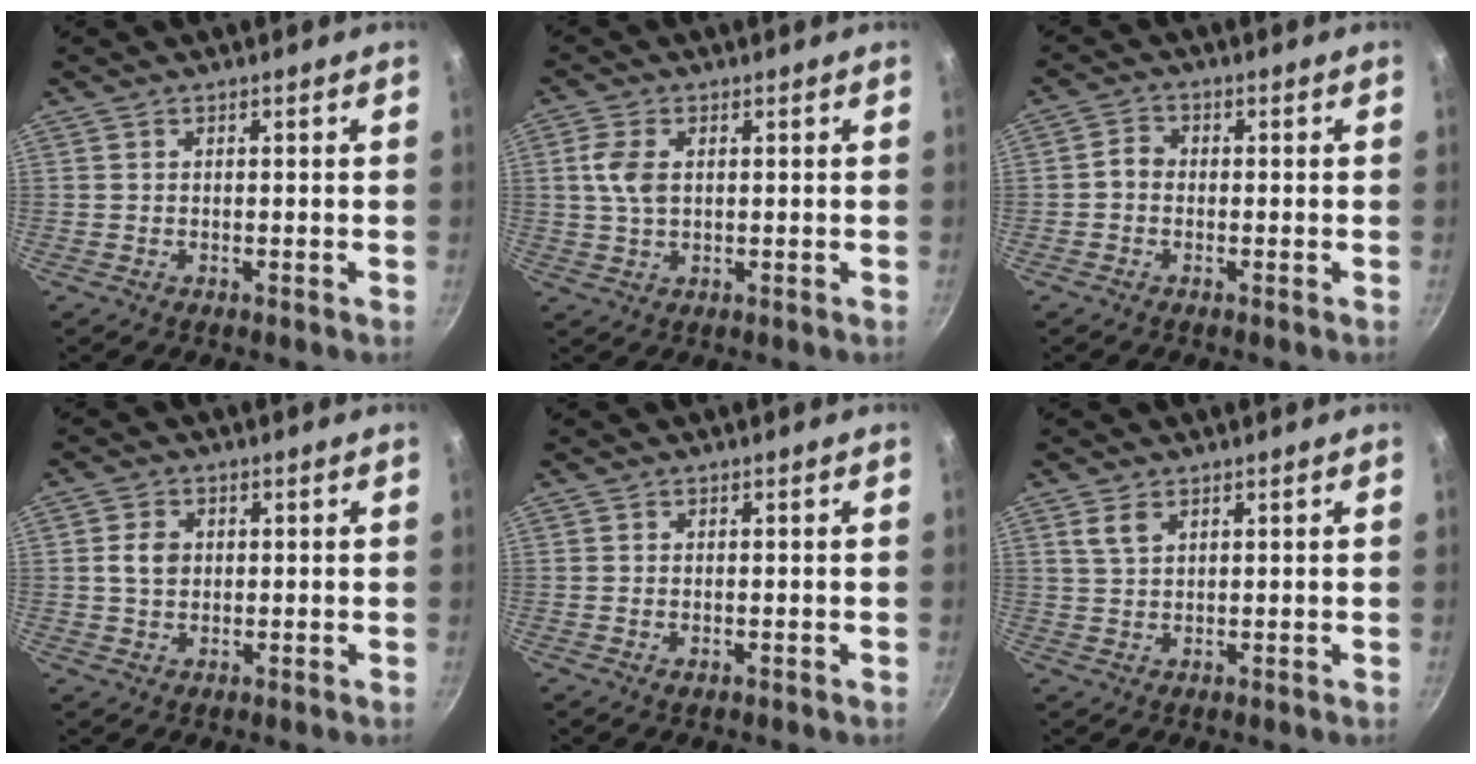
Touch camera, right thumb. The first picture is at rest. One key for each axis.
{"total": 5.2, "fx": 0.9, "fy": 3.1, "fz": 4.1, "tx": -0.082, "ty": 0.002, "tz": 0.016}
{"total": 2.6, "fx": -0.7, "fy": 2.1, "fz": 1.3, "tx": -0.021, "ty": 0.016, "tz": -0.022}
{"total": 4.2, "fx": 0.6, "fy": 3.3, "fz": 2.5, "tx": -0.035, "ty": 0.003, "tz": 0.007}
{"total": 0.9, "fx": -0.2, "fy": 0.5, "fz": 0.7, "tx": -0.012, "ty": -0.001, "tz": -0.003}
{"total": 3.2, "fx": 1.7, "fy": 1.7, "fz": 2.1, "tx": -0.037, "ty": -0.003, "tz": 0.035}